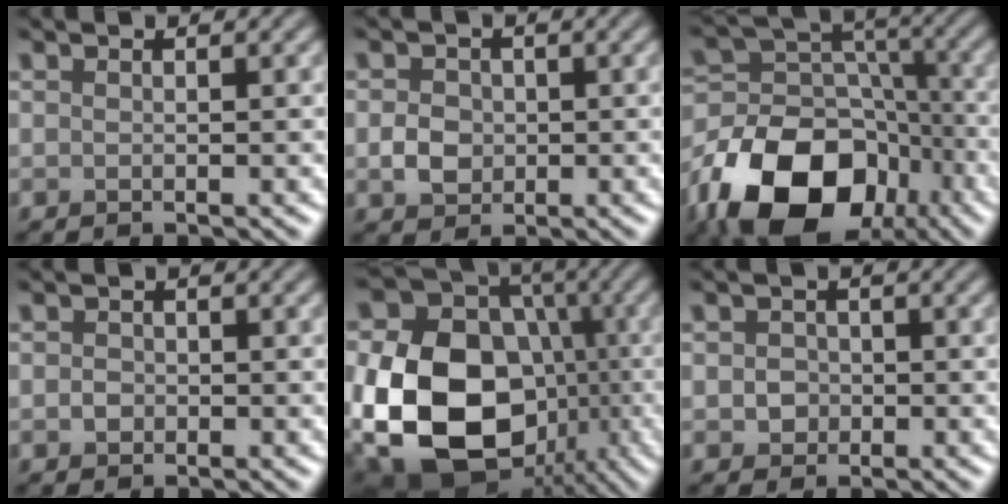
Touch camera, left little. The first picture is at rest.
{"total": 2.4, "force": [-0.2, 2.1, 1.2], "torque": [-0.019, 0.000, -0.008]}
{"total": 14.6, "force": [-7.8, 9.6, 7.7], "torque": [-0.160, 0.001, -0.143]}
{"total": 0.9, "force": [-0.2, 0.8, 0.3], "torque": [-0.004, -0.003, -0.006]}
{"total": 18.4, "force": [-3.9, 14.3, 10.9], "torque": [-0.222, -0.029, -0.058]}
{"total": 1.5, "force": [-0.1, 1.4, 0.6], "torque": [-0.005, -0.002, -0.006]}